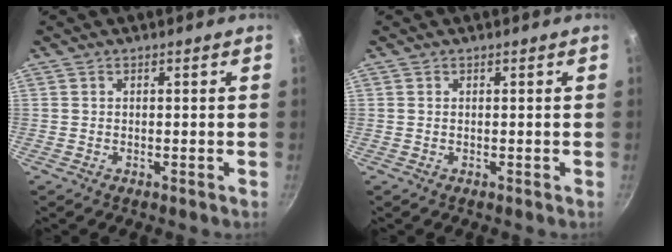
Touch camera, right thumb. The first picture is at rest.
{"total": 0.0}